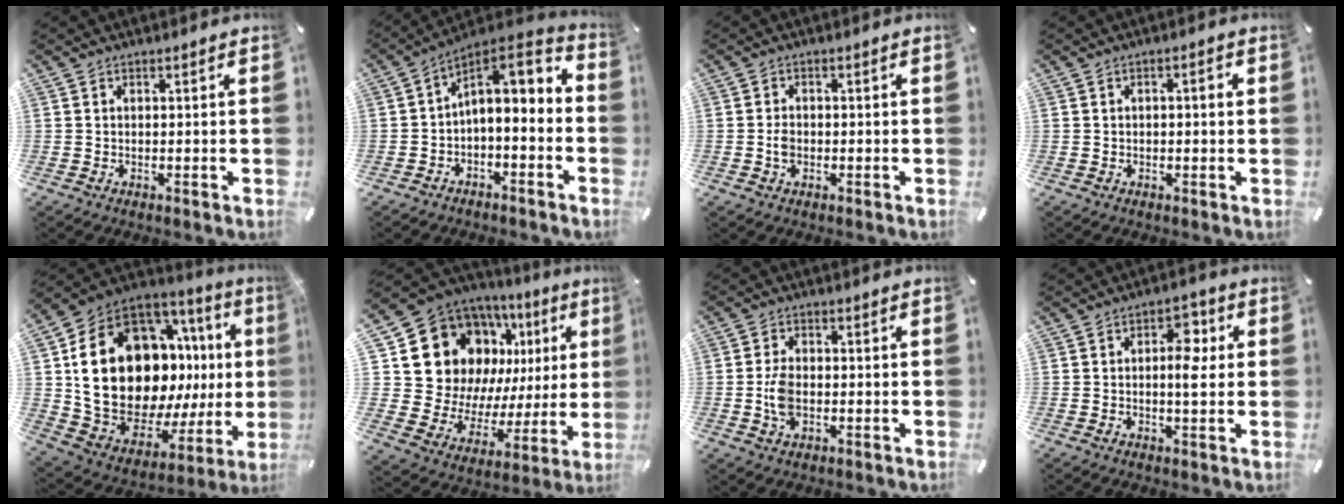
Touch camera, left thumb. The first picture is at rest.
{"total": 5.3, "force": [0.6, 3.7, 3.8], "torque": [-0.047, -0.028, 0.003]}
{"total": 2.0, "force": [-0.5, 1.5, 1.3], "torque": [-0.024, 0.003, -0.008]}
{"total": 2.0, "force": [0.2, 0.8, 1.8], "torque": [-0.025, 0.001, -0.001]}
{"total": 27.5, "force": [6.6, 18.0, 19.7], "torque": [-0.364, -0.077, 0.153]}
{"total": 20.1, "force": [9.7, 14.8, 9.5], "torque": [-0.153, -0.062, 0.201]}
{"total": 5.1, "force": [-0.9, 3.1, 3.9], "torque": [-0.089, 0.000, -0.018]}
{"total": 7.0, "force": [0.7, 3.4, 6.0], "torque": [-0.076, -0.002, 0.003]}